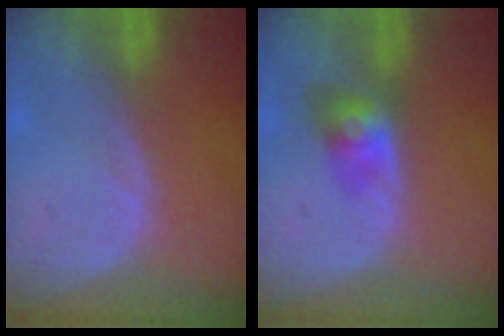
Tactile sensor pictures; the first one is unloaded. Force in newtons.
{"total": 4.0, "press": 4.0, "slide": 0.3}